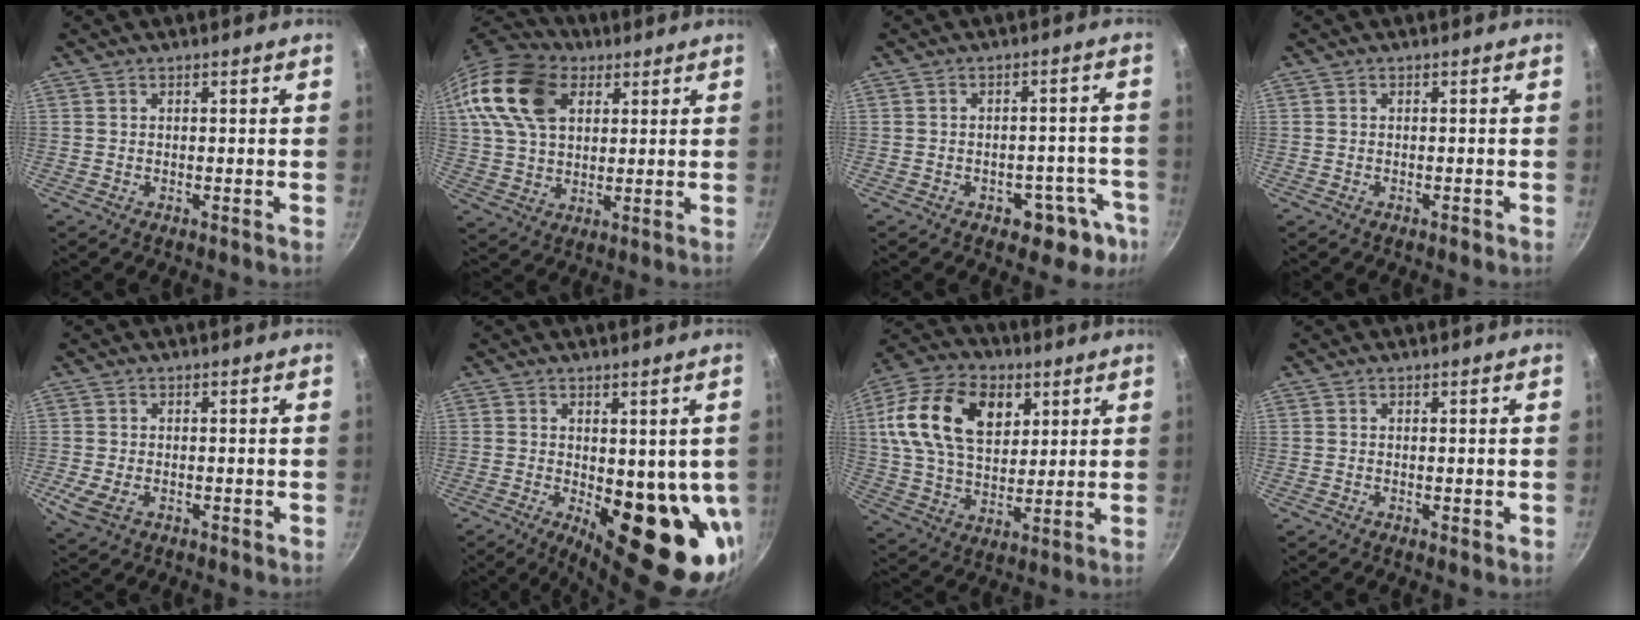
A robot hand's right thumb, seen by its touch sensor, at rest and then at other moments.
{"total": 18.1, "force": [6.9, 12.0, 11.7], "torque": [-0.214, 0.004, 0.119]}
{"total": 8.8, "force": [-4.8, 5.5, 4.9], "torque": [-0.010, 0.046, -0.042]}
{"total": 0.8, "force": [-0.5, 0.3, 0.5], "torque": [-0.010, 0.003, -0.009]}
{"total": 4.4, "force": [-1.2, 2.8, 3.2], "torque": [-0.060, -0.009, -0.022]}
{"total": 18.1, "force": [-2.5, 8.0, 16.1], "torque": [-0.162, -0.032, -0.019]}
{"total": 19.9, "force": [6.3, 13.1, 13.6], "torque": [-0.229, -0.004, 0.102]}
{"total": 1.2, "force": [-0.2, 0.5, 1.0], "torque": [-0.014, -0.002, -0.003]}